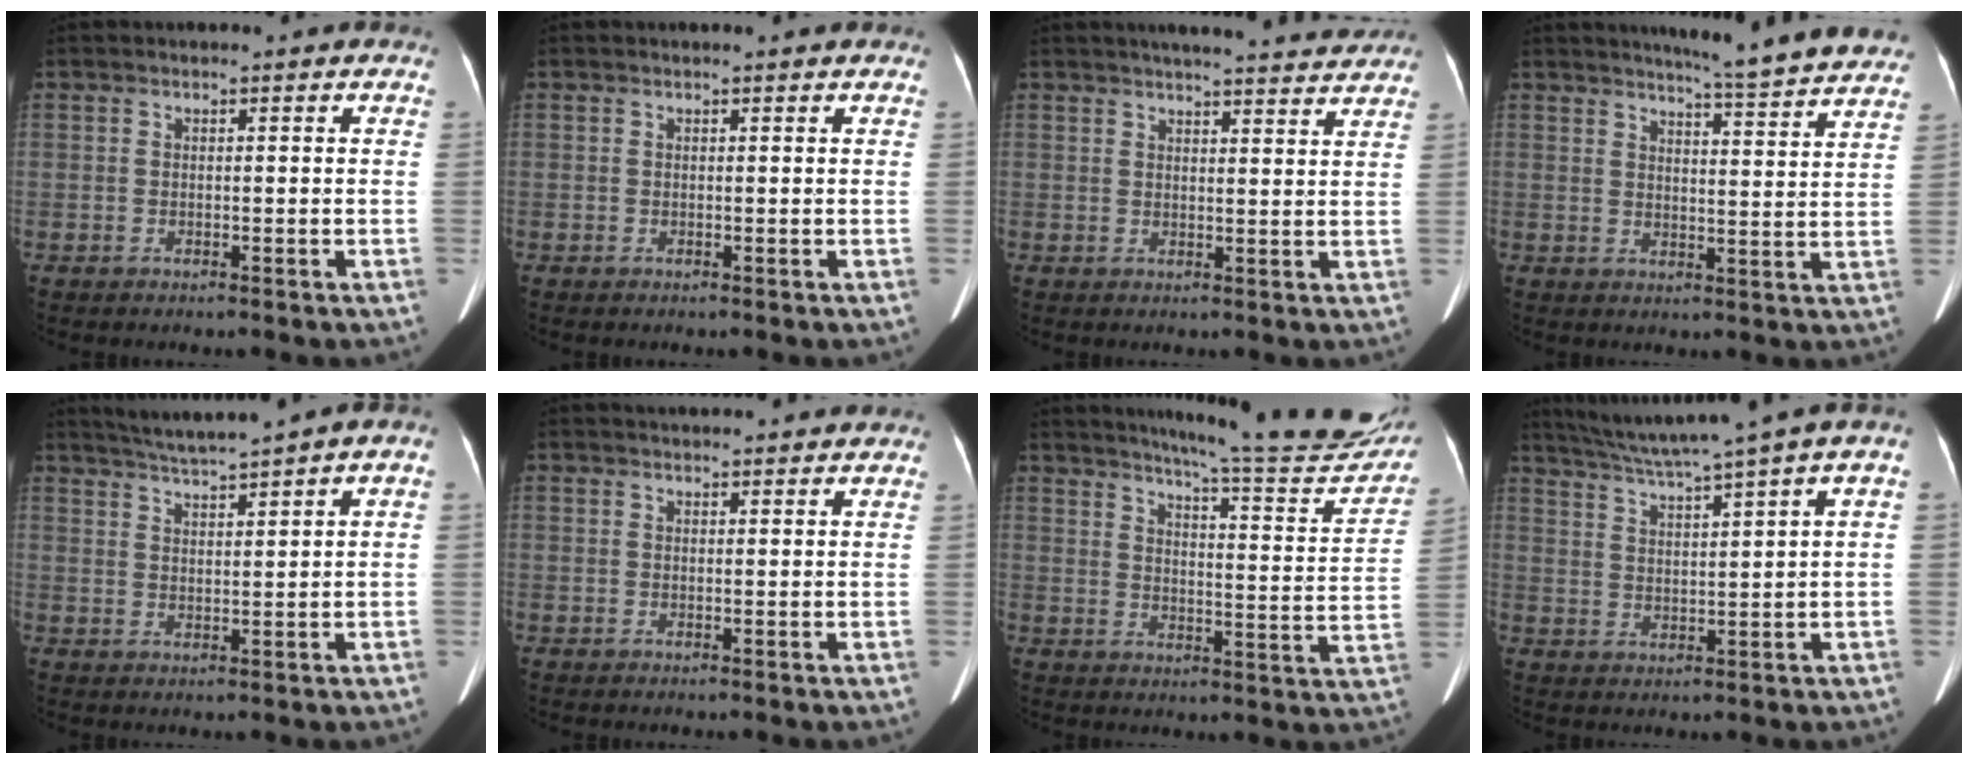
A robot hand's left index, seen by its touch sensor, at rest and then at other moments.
{"total": 0.6, "force": [0.6, 0.1, 0.2], "torque": [-0.014, 0.011, 0.004]}
{"total": 13.0, "force": [11.8, 1.1, 5.2], "torque": [-0.068, 0.005, 0.136]}
{"total": 13.3, "force": [12.4, -0.1, 4.8], "torque": [-0.067, -0.023, 0.141]}
{"total": 5.6, "force": [4.4, -0.9, 3.3], "torque": [-0.058, 0.010, 0.080]}
{"total": 5.9, "force": [5.7, 0.5, 1.7], "torque": [-0.024, 0.027, 0.063]}
{"total": 21.6, "force": [19.8, 1.0, 8.7], "torque": [-0.120, -0.079, 0.238]}
{"total": 10.3, "force": [7.7, -1.7, 6.6], "torque": [-0.112, 0.018, 0.124]}